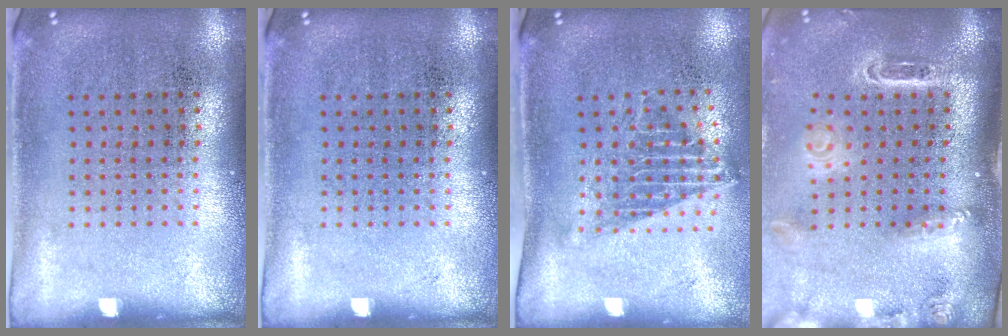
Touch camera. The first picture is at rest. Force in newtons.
{"total": 0.0}
{"total": 1.4, "press": 1.1, "slide": 0.9}
{"total": 2.8, "press": 2.0, "slide": 1.9}